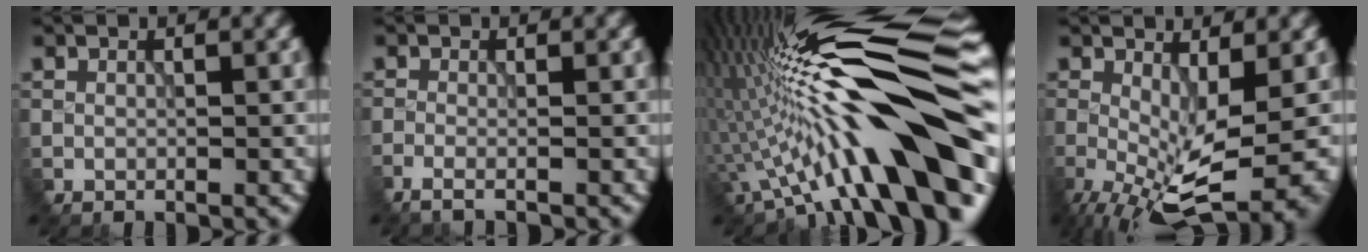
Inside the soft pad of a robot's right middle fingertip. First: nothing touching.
{"total": 2.0, "force": [-1.3, 0.6, 1.4], "torque": [-0.011, 0.005, -0.034]}
{"total": 17.1, "force": [-3.3, 4.0, 16.3], "torque": [-0.219, 0.036, -0.063]}
{"total": 8.6, "force": [-3.7, 2.3, 7.4], "torque": [-0.153, -0.018, -0.057]}